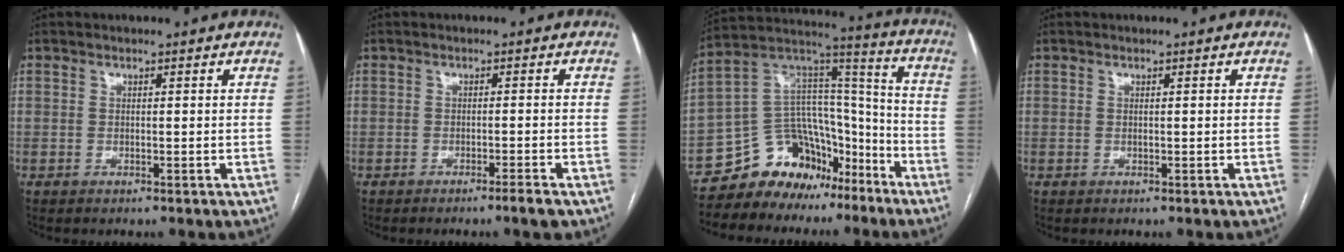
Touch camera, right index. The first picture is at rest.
{"total": 2.3, "force": [-1.7, -0.3, 1.5], "torque": [-0.023, -0.004, -0.026]}
{"total": 15.3, "force": [-11.5, 9.0, 4.4], "torque": [-0.060, 0.096, -0.193]}
{"total": 0.0}